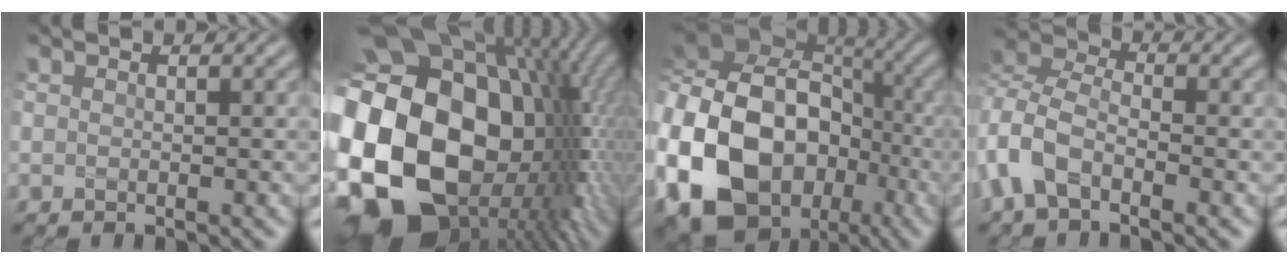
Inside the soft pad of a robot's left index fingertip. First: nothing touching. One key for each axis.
{"total": 23.5, "fx": -2.5, "fy": 17.7, "fz": 15.3, "tx": -0.300, "ty": -0.018, "tz": -0.052}
{"total": 21.3, "fx": -4.9, "fy": 17.4, "fz": 11.2, "tx": -0.211, "ty": -0.016, "tz": -0.113}
{"total": 5.3, "fx": -2.5, "fy": 3.1, "fz": 3.6, "tx": -0.087, "ty": 0.009, "tz": -0.064}